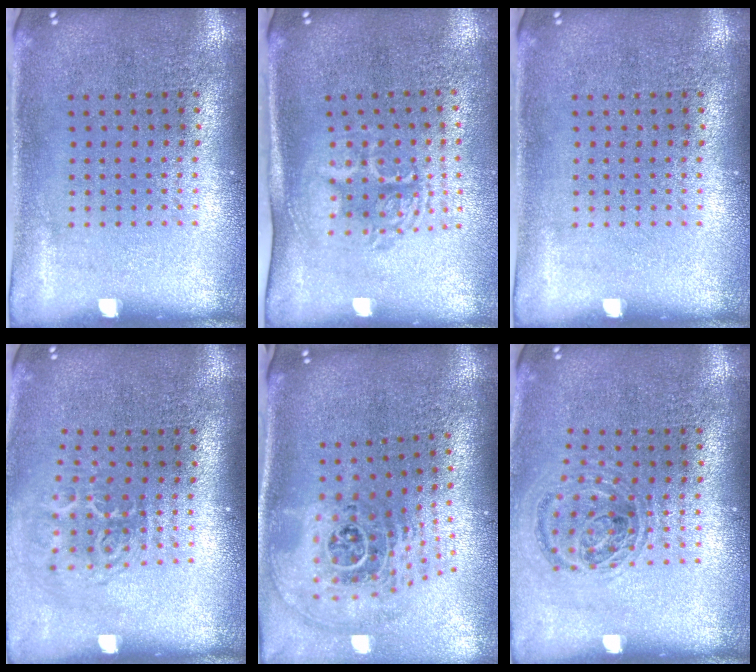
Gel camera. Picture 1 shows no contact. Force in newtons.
{"total": 1.7, "press": 1.4, "slide": 1.1}
{"total": 0.0}
{"total": 1.8, "press": 1.2, "slide": 1.4}
{"total": 2.8, "press": 1.8, "slide": 2.1}
{"total": 0.9, "press": 0.9, "slide": 0.3}